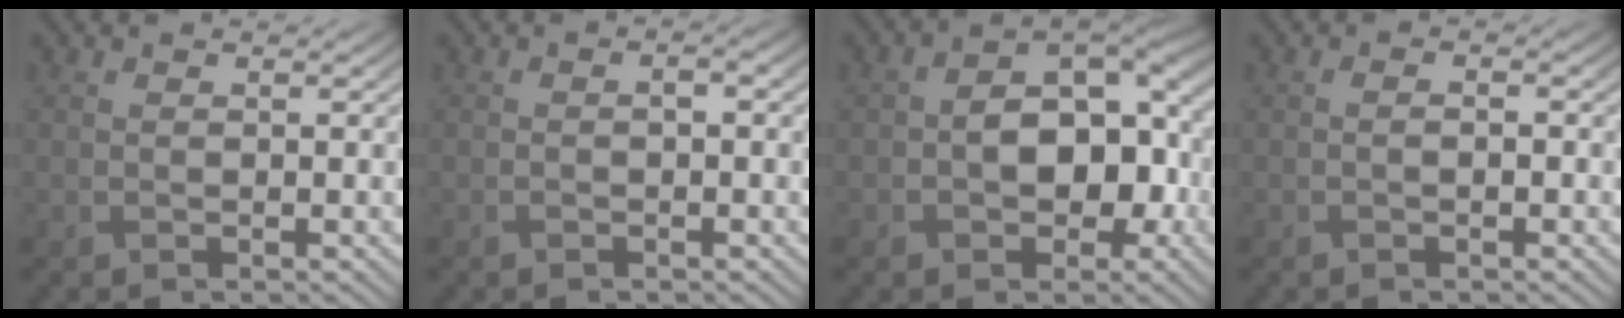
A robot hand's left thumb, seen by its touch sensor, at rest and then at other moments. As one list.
[{"total": 1.0, "force": [-0.2, 0.4, 1.0], "torque": [-0.019, 0.002, -0.003]}, {"total": 8.6, "force": [-1.0, 5.5, 6.5], "torque": [-0.102, -0.005, -0.015]}, {"total": 0.9, "force": [-0.3, 0.3, 0.8], "torque": [-0.013, 0.001, -0.005]}]